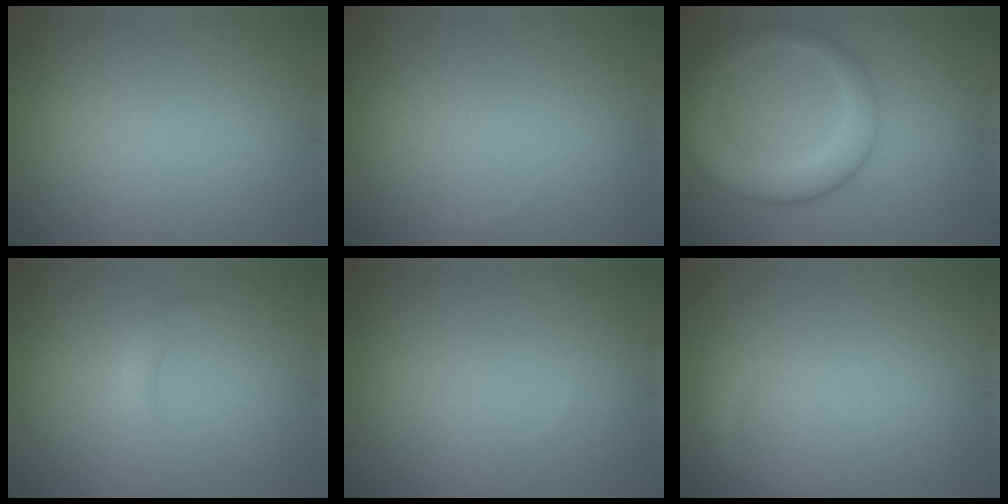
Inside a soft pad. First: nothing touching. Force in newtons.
{"total": 0.0}
{"total": 5.6, "press": 5.6, "slide": 0.2}
{"total": 1.2, "press": 1.2, "slide": 0.1}
{"total": 0.0}
{"total": 0.9, "press": 0.9, "slide": 0.1}